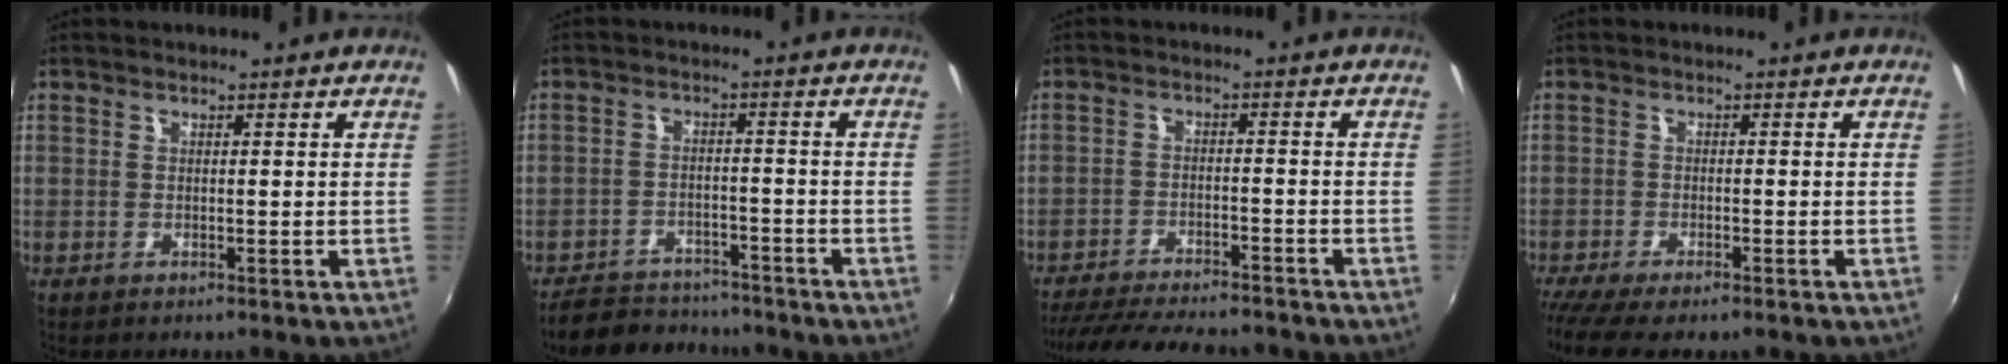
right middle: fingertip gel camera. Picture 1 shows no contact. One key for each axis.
{"total": 11.3, "fx": -9.9, "fy": 4.5, "fz": 3.2, "tx": -0.088, "ty": 0.007, "tz": -0.142}
{"total": 17.3, "fx": -15.1, "fy": 3.9, "fz": 7.5, "tx": -0.153, "ty": -0.024, "tz": -0.222}
{"total": 6.8, "fx": -5.6, "fy": 1.1, "fz": 3.7, "tx": -0.092, "ty": -0.039, "tz": -0.100}